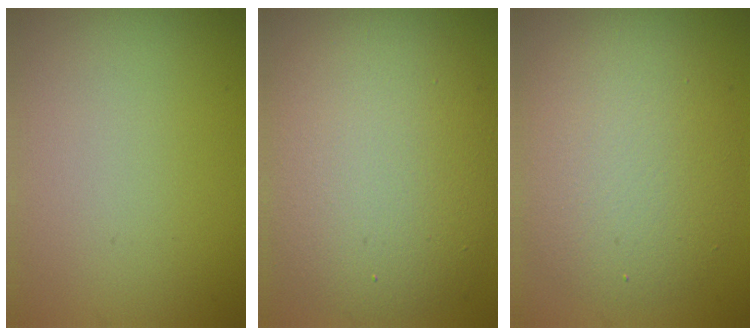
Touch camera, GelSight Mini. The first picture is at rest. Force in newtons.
{"total": 9.6, "press": 9.5, "slide": 0.9}
{"total": 6.3, "press": 6.3, "slide": 0.5}